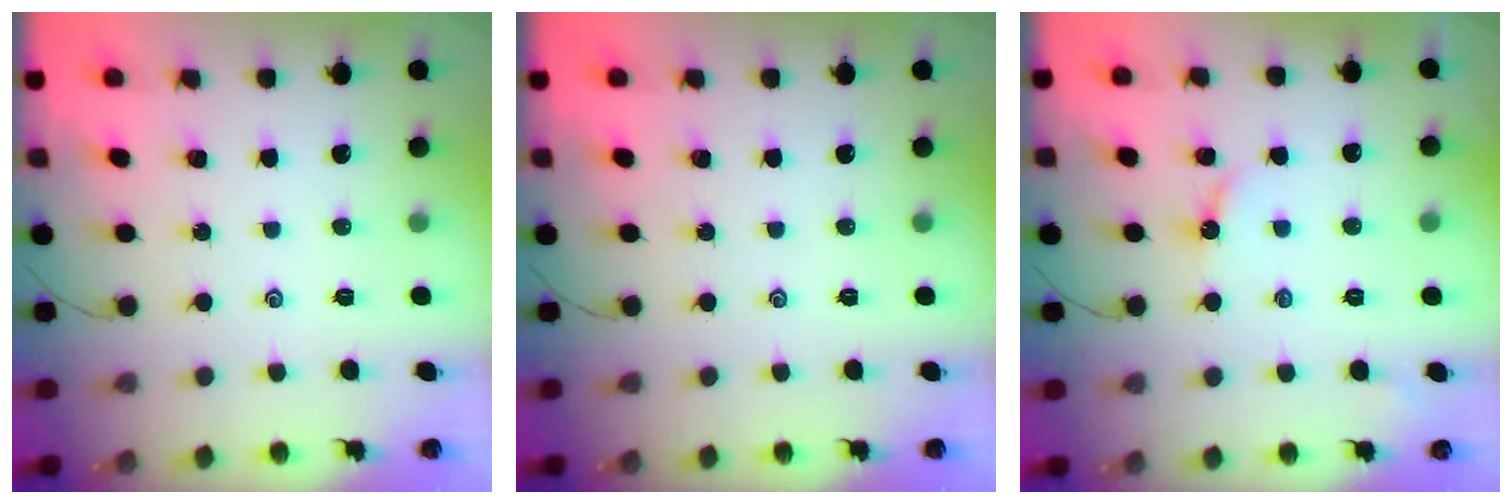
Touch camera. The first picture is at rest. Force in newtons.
{"total": 0.0}
{"total": 2.8, "press": 2.8, "slide": 0.2}